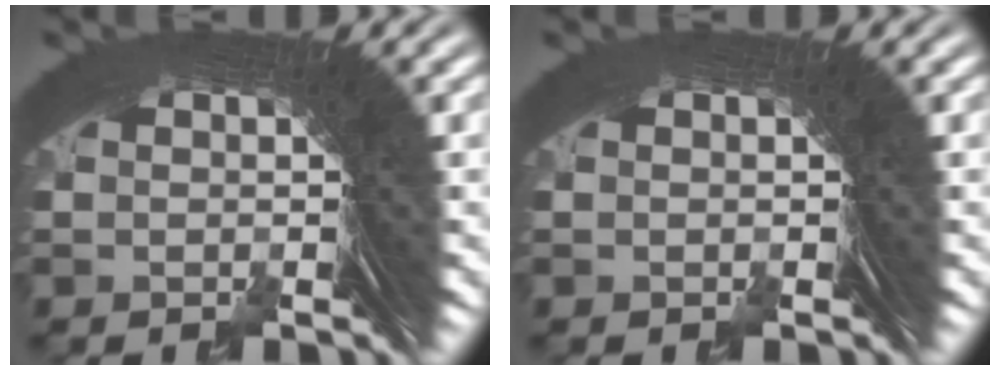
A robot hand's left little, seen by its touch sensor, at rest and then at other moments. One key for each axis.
{"total": 0.0}